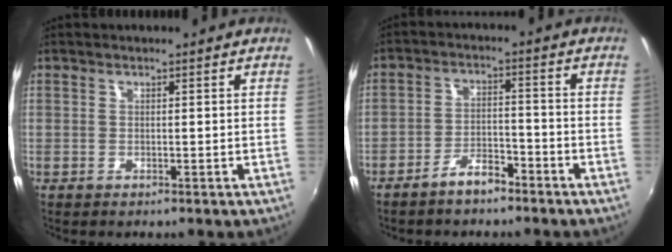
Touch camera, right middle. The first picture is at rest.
{"total": 5.4, "force": [-4.3, 1.7, 2.8], "torque": [-0.066, 0.011, -0.071]}